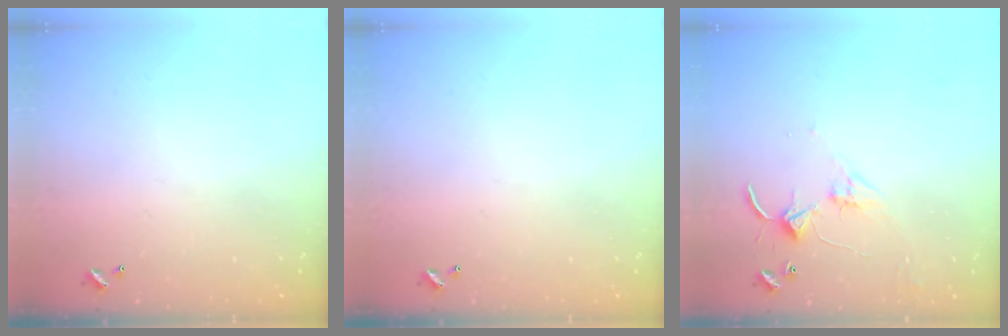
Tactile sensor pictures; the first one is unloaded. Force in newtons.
{"total": 0.0}
{"total": 2.8, "press": 2.8, "slide": 0.4}